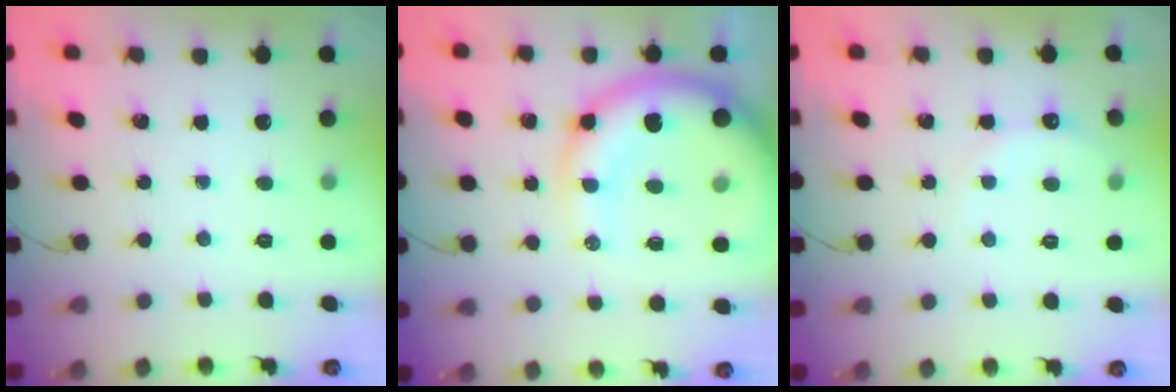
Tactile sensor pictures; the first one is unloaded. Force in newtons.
{"total": 16.9, "press": 16.6, "slide": 3.4}
{"total": 4.6, "press": 4.4, "slide": 1.5}